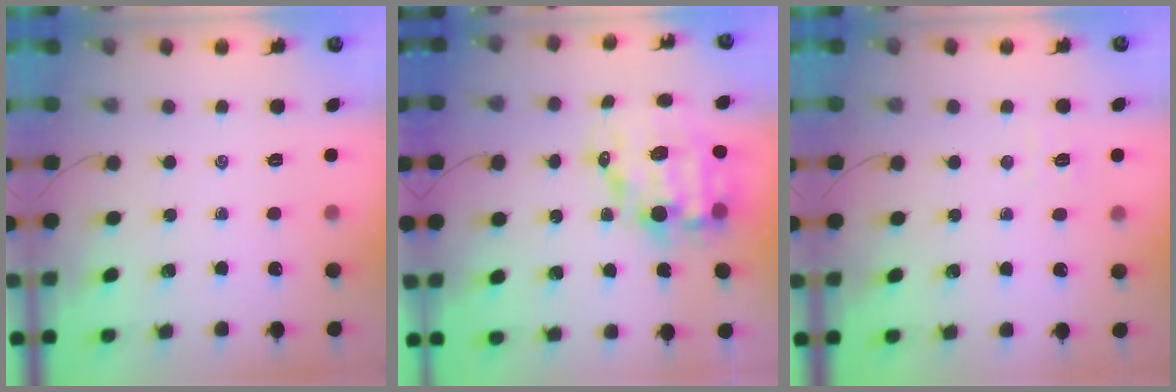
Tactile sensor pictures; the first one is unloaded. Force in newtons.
{"total": 12.9, "press": 12.4, "slide": 3.4}
{"total": 2.4, "press": 2.3, "slide": 0.8}